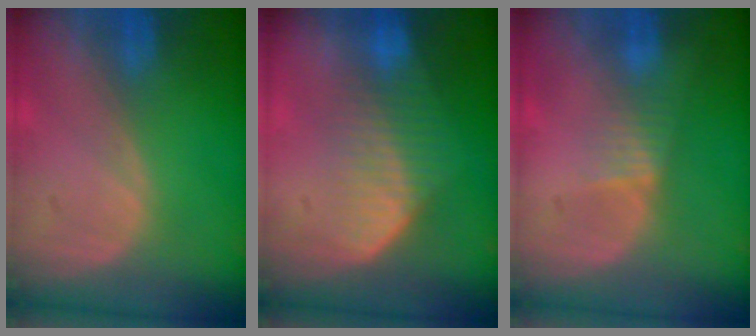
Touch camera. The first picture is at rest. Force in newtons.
{"total": 7.2, "press": 6.1, "slide": 3.8}
{"total": 2.6, "press": 2.4, "slide": 0.9}